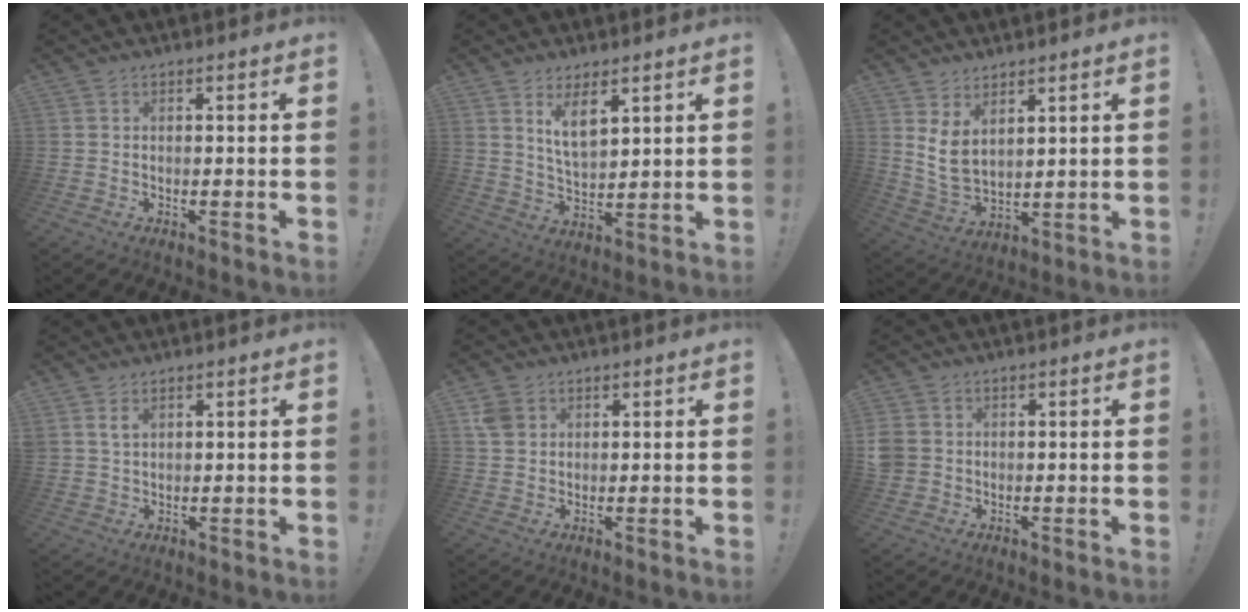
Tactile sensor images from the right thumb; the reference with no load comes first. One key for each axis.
{"total": 8.1, "fx": 4.8, "fy": 3.4, "fz": 5.6, "tx": -0.098, "ty": -0.021, "tz": 0.086}
{"total": 7.6, "fx": 4.2, "fy": 4.4, "fz": 4.5, "tx": -0.090, "ty": -0.028, "tz": 0.080}
{"total": 2.9, "fx": 1.8, "fy": 1.6, "fz": 1.6, "tx": -0.021, "ty": -0.009, "tz": 0.032}
{"total": 4.5, "fx": 2.0, "fy": 3.7, "fz": 1.7, "tx": -0.027, "ty": 0.004, "tz": 0.041}
{"total": 4.2, "fx": 0.4, "fy": 3.8, "fz": 1.6, "tx": -0.035, "ty": 0.004, "tz": 0.012}